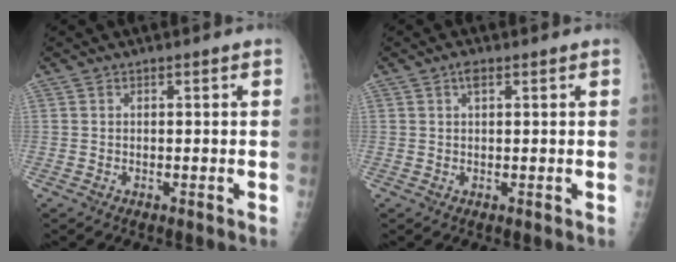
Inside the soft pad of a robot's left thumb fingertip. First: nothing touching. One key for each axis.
{"total": 1.7, "fx": 0.8, "fy": 0.8, "fz": 1.2, "tx": -0.015, "ty": 0.000, "tz": 0.013}